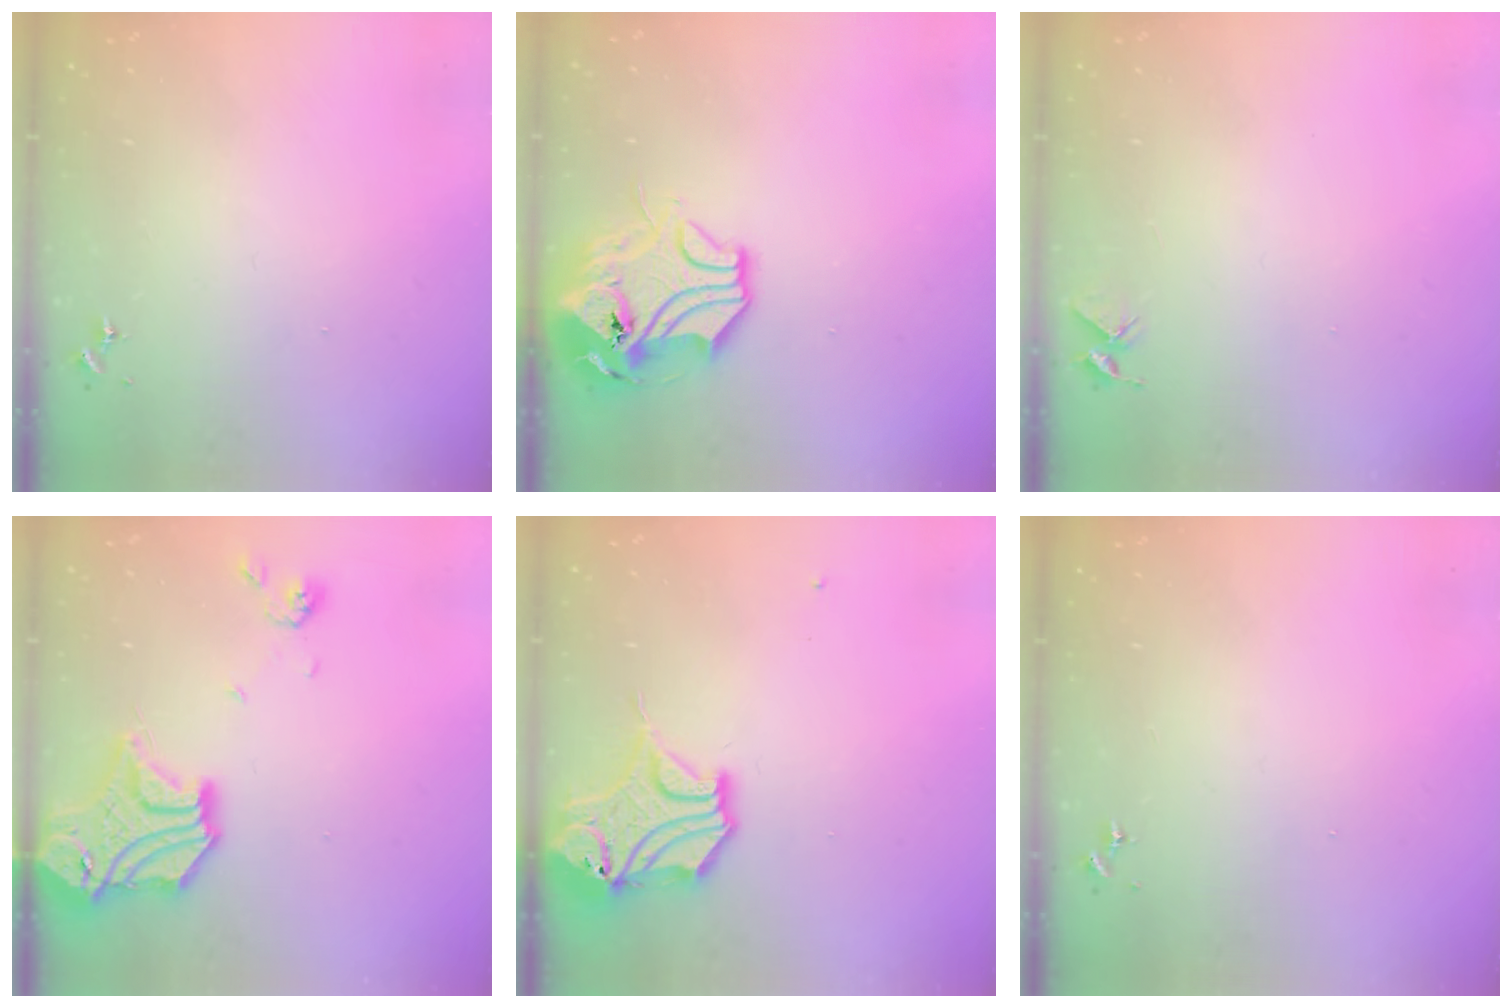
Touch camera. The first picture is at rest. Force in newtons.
{"total": 13.8, "press": 13.6, "slide": 2.0}
{"total": 4.0, "press": 4.0, "slide": 0.3}
{"total": 18.4, "press": 18.3, "slide": 2.2}
{"total": 14.5, "press": 14.4, "slide": 2.2}
{"total": 0.0}